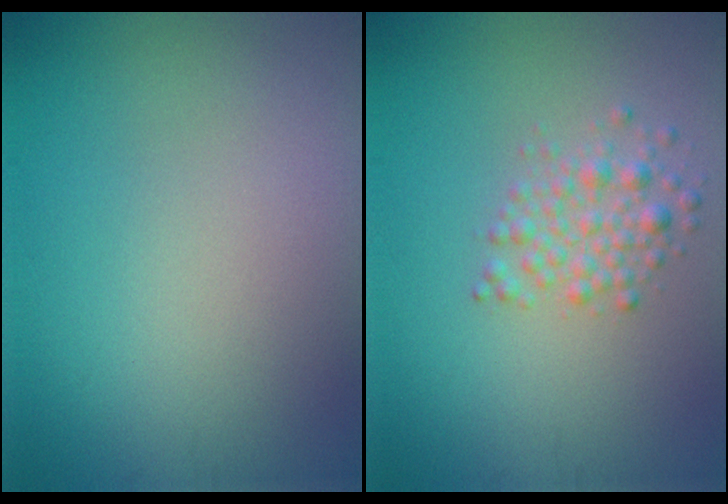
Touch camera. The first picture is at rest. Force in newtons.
{"total": 2.5, "press": 2.5, "slide": 0.1}